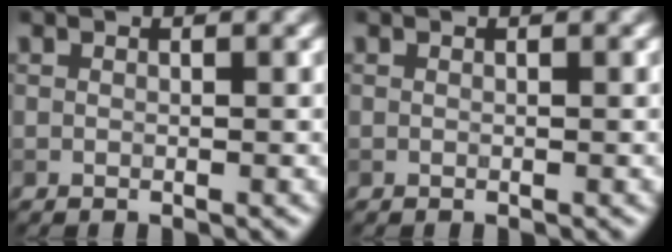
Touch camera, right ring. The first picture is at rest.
{"total": 0.0}